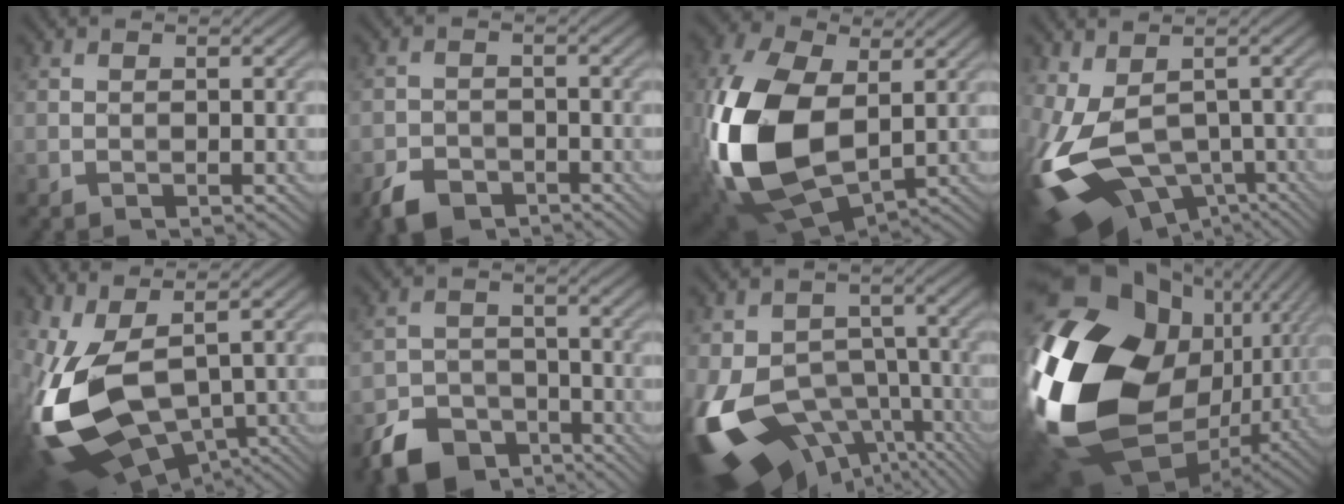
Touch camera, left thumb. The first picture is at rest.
{"total": 4.0, "force": [-2.9, 2.2, 1.6], "torque": [-0.032, -0.006, -0.061]}
{"total": 16.6, "force": [-0.8, 10.7, 12.7], "torque": [-0.340, -0.019, -0.015]}
{"total": 15.6, "force": [-3.7, 9.1, 12.1], "torque": [-0.305, -0.042, -0.037]}
{"total": 16.1, "force": [-2.4, 8.9, 13.2], "torque": [-0.325, -0.055, -0.012]}
{"total": 7.8, "force": [-5.7, 4.3, 3.2], "torque": [-0.064, -0.013, -0.109]}
{"total": 19.5, "force": [-8.7, 13.2, 11.5], "torque": [-0.260, -0.048, -0.100]}
{"total": 23.4, "force": [-1.0, 16.5, 16.5], "torque": [-0.389, -0.049, 0.008]}